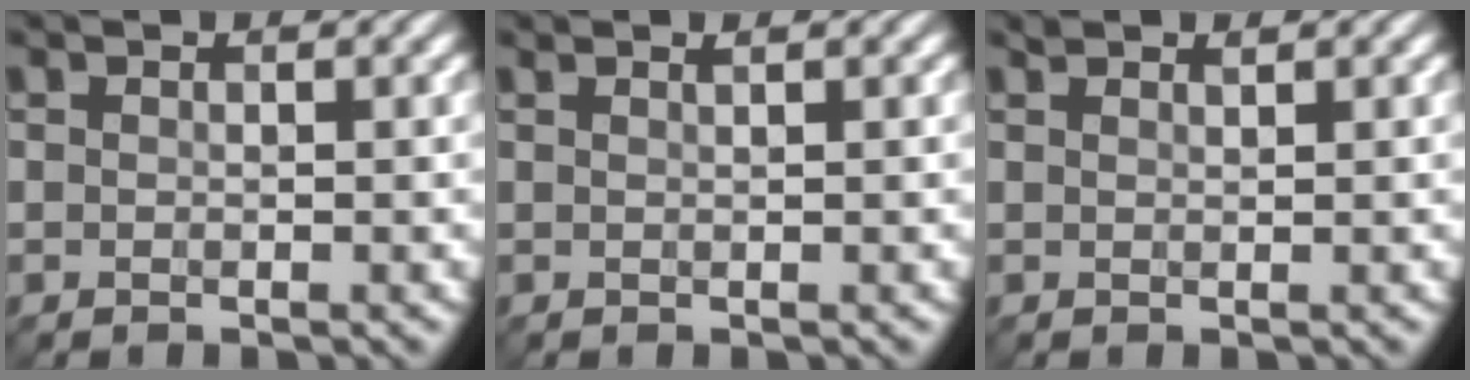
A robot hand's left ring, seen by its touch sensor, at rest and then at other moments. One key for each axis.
{"total": 0.8, "fx": 0.6, "fy": 0.2, "fz": 0.5, "tx": -0.005, "ty": -0.004, "tz": 0.004}
{"total": 0.7, "fx": 0.6, "fy": 0.0, "fz": 0.2, "tx": -0.002, "ty": -0.001, "tz": 0.009}